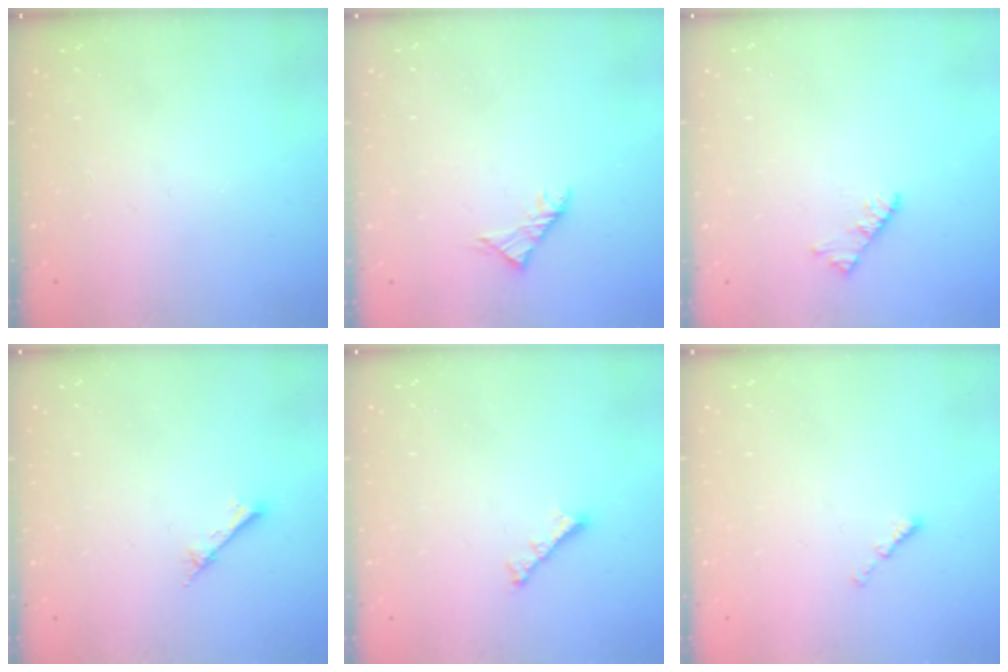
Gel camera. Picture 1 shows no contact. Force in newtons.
{"total": 2.9, "press": 2.8, "slide": 0.8}
{"total": 3.3, "press": 3.2, "slide": 0.6}
{"total": 2.4, "press": 2.4, "slide": 0.3}
{"total": 2.8, "press": 2.7, "slide": 0.6}
{"total": 0.0}